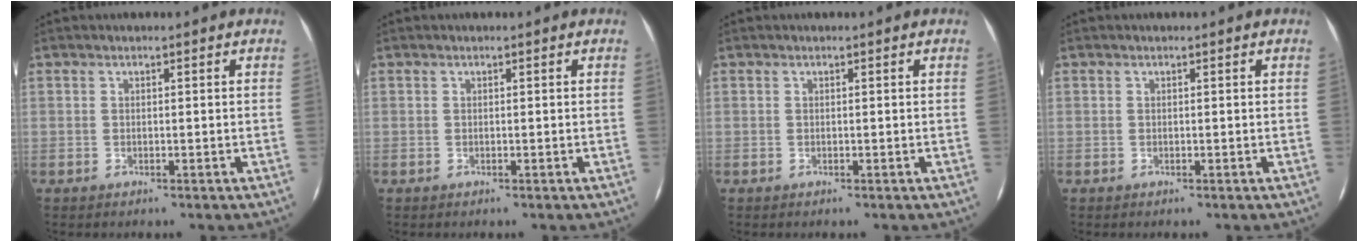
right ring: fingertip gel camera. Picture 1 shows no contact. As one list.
[{"total": 0.0}, {"total": 0.0}, {"total": 0.0}]